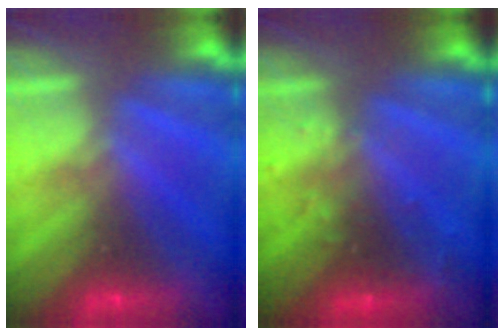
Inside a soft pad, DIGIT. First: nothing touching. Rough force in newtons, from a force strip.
{"total": 2.9}